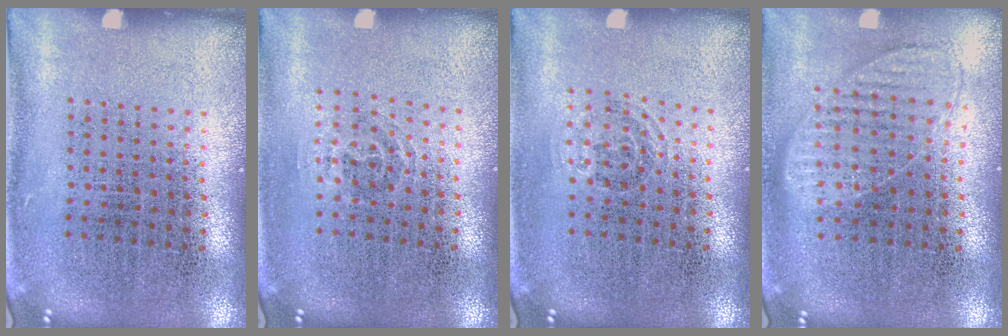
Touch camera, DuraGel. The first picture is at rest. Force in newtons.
{"total": 0.8, "press": 0.5, "slide": 0.7}
{"total": 0.8, "press": 0.5, "slide": 0.5}
{"total": 0.9, "press": 0.9, "slide": 0.1}